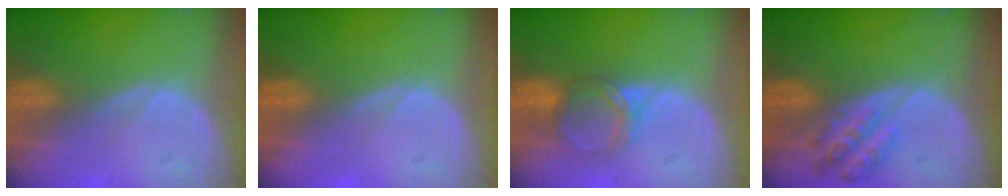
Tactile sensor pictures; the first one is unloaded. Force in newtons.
{"total": 0.0}
{"total": 4.1, "press": 3.8, "slide": 1.6}
{"total": 5.1, "press": 4.8, "slide": 1.6}